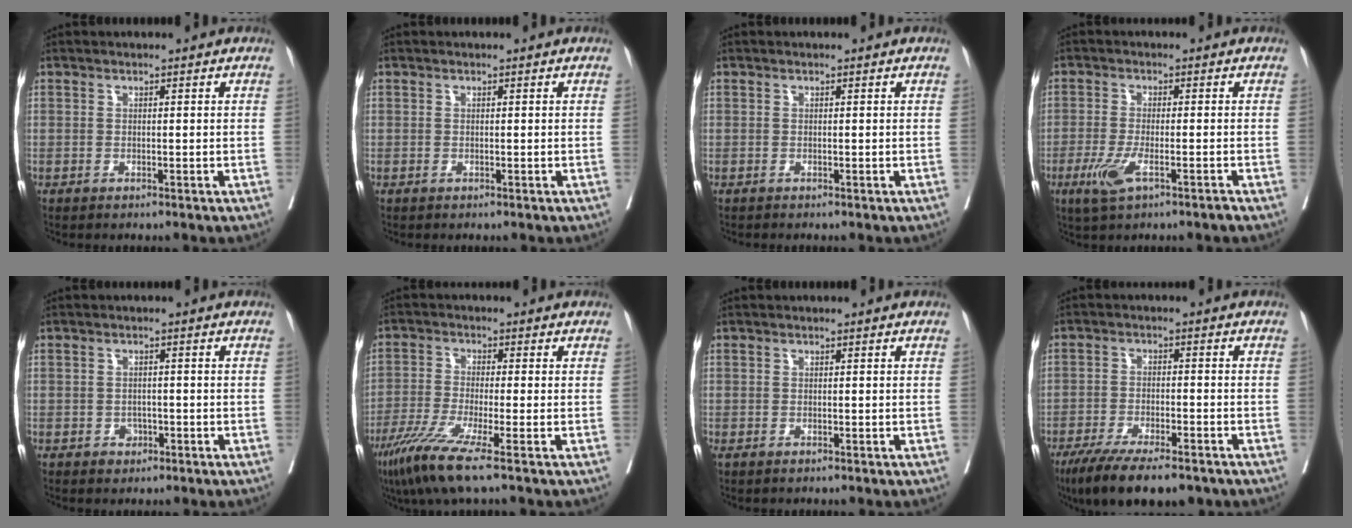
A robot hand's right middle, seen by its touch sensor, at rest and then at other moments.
{"total": 0.0}
{"total": 0.0}
{"total": 5.0, "force": [-2.7, 0.5, 4.2], "torque": [-0.087, -0.013, -0.053]}
{"total": 1.8, "force": [-0.8, 1.4, 0.7], "torque": [-0.004, 0.005, -0.007]}
{"total": 8.2, "force": [-5.1, -0.6, 6.4], "torque": [-0.125, -0.027, -0.099]}
{"total": 0.0}
{"total": 14.0, "force": [-10.5, 3.7, 8.5], "torque": [-0.138, -0.024, -0.165]}